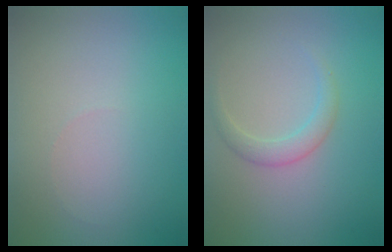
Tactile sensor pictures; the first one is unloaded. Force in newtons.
{"total": 1.7, "press": 1.7, "slide": 0.1}